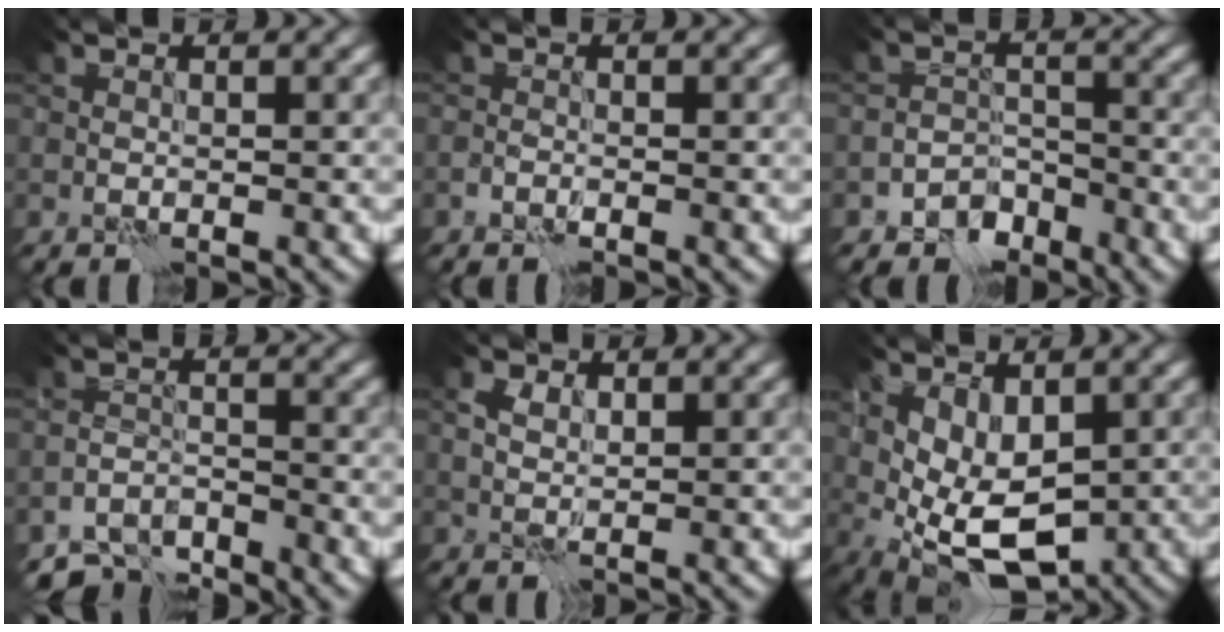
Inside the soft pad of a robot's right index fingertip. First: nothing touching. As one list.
[{"total": 0.5, "force": [-0.5, 0.0, 0.1], "torque": [-0.003, 0.003, -0.010]}, {"total": 2.8, "force": [-2.2, 1.6, 0.5], "torque": [0.002, 0.003, -0.041]}, {"total": 4.3, "force": [-4.1, 1.1, 0.7], "torque": [-0.007, -0.007, -0.081]}, {"total": 1.2, "force": [1.0, 0.3, 0.4], "torque": [-0.015, 0.001, 0.022]}, {"total": 6.1, "force": [-0.3, 3.4, 5.0], "torque": [-0.101, -0.011, 0.003]}]